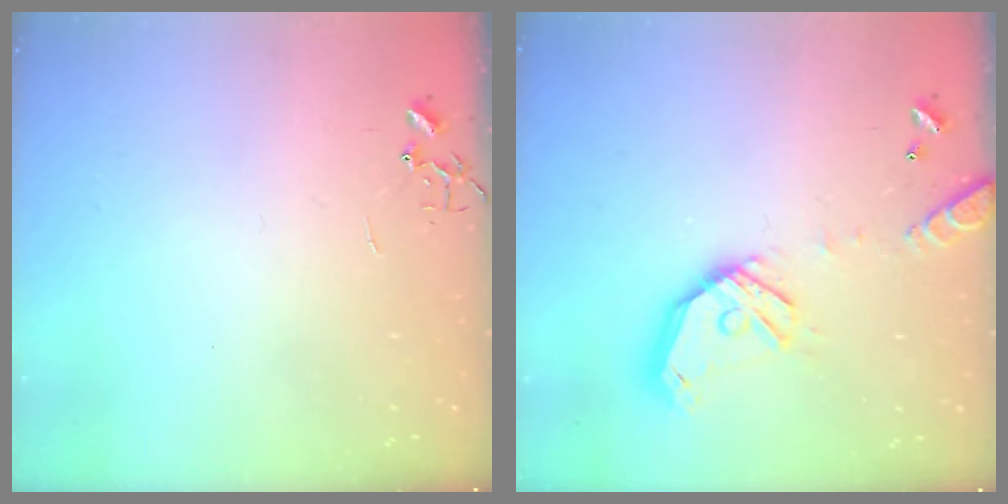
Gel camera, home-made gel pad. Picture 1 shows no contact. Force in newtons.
{"total": 16.2, "press": 16.0, "slide": 2.7}